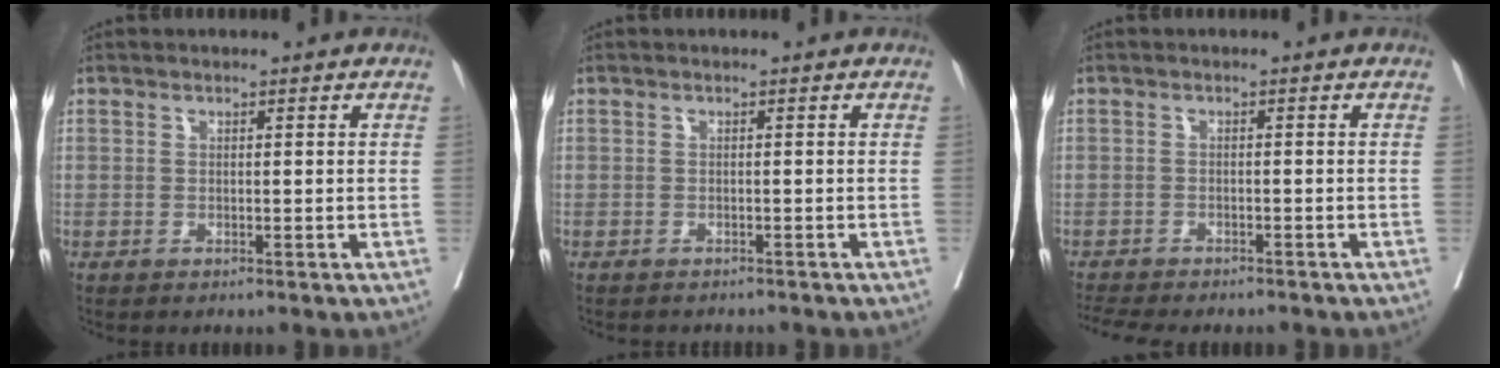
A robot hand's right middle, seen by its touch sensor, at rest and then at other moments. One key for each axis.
{"total": 3.2, "fx": -3.0, "fy": 0.9, "fz": 0.8, "tx": -0.017, "ty": -0.005, "tz": -0.037}
{"total": 7.9, "fx": -7.2, "fy": 1.4, "fz": 3.0, "tx": -0.048, "ty": -0.004, "tz": -0.103}